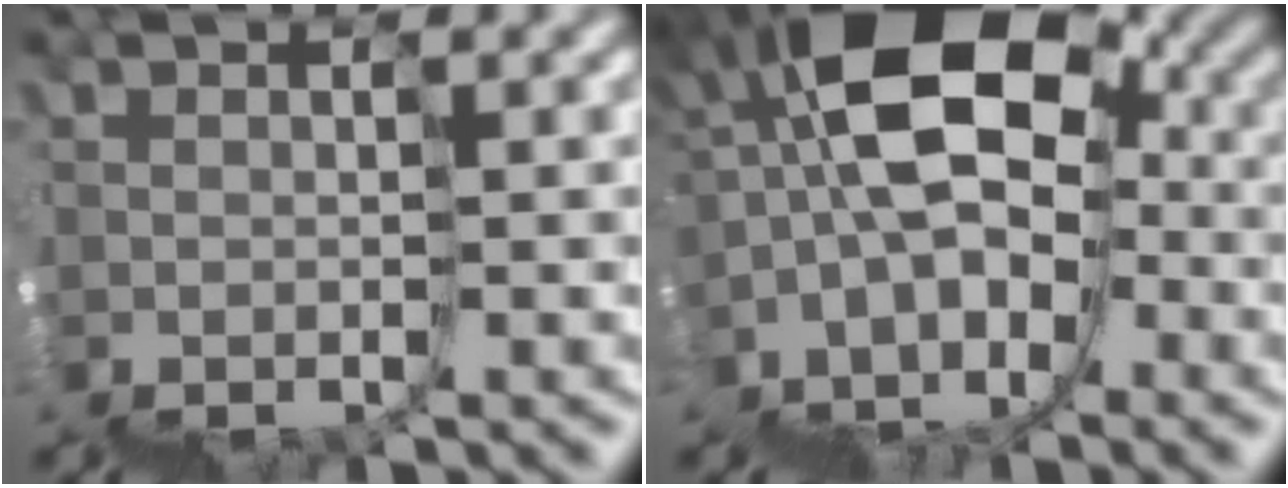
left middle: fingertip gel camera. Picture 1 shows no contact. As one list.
[{"total": 8.7, "force": [-0.4, 5.9, 6.3], "torque": [-0.072, 0.029, -0.015]}]